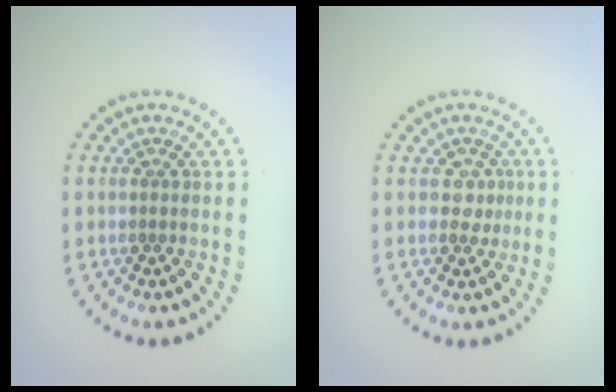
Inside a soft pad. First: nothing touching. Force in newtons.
{"total": 1.4, "press": 1.1, "slide": 0.9}